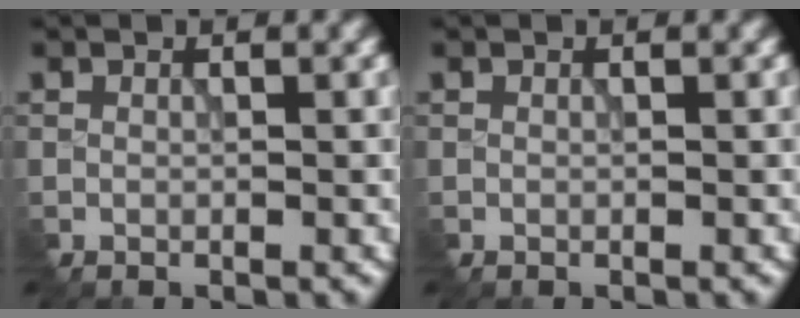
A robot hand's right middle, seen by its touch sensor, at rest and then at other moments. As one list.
[{"total": 0.0}]